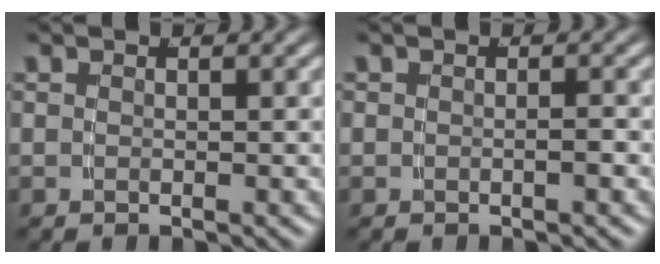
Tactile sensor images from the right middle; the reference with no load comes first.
{"total": 0.6, "force": [-0.1, 0.4, 0.4], "torque": [0.001, 0.008, -0.006]}